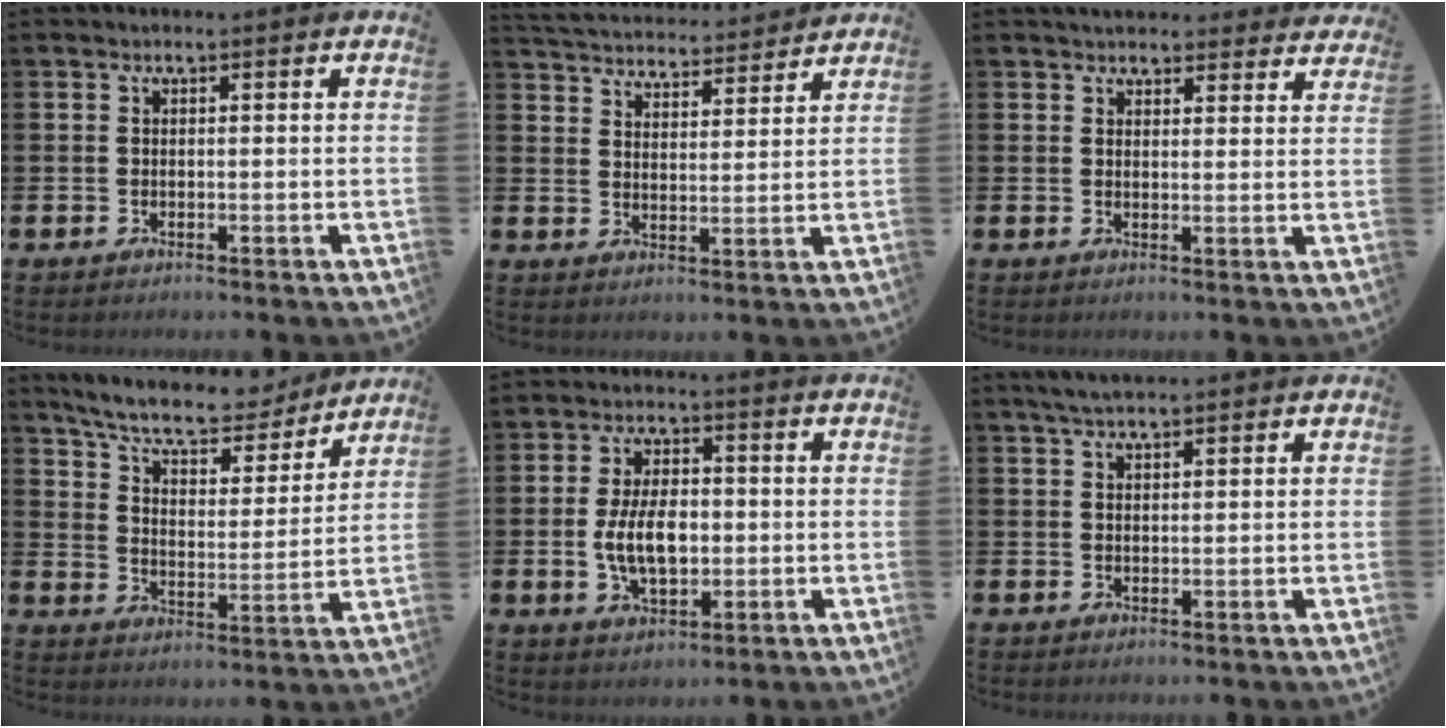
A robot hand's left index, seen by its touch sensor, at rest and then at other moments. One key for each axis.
{"total": 4.8, "fx": 4.7, "fy": 0.7, "fz": 0.0, "tx": -0.016, "ty": -0.040, "tz": 0.080}
{"total": 3.8, "fx": 3.7, "fy": 0.9, "fz": 0.2, "tx": -0.002, "ty": -0.018, "tz": 0.068}
{"total": 9.2, "fx": 8.4, "fy": 2.1, "fz": 3.1, "tx": -0.083, "ty": -0.056, "tz": 0.145}
{"total": 6.9, "fx": -0.4, "fy": 3.9, "fz": 5.7, "tx": -0.108, "ty": 0.002, "tz": -0.013}
{"total": 2.9, "fx": 2.3, "fy": 0.6, "fz": 1.5, "tx": -0.031, "ty": 0.001, "tz": 0.042}